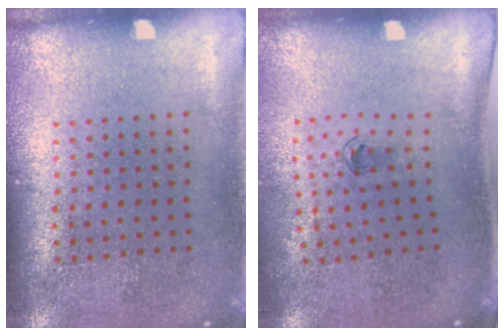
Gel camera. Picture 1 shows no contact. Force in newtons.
{"total": 0.6, "press": 0.3, "slide": 0.6}